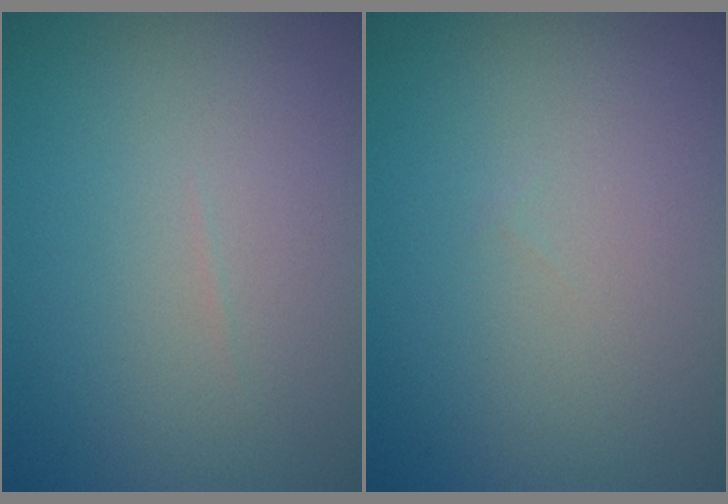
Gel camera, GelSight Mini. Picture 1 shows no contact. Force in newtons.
{"total": 0.0}